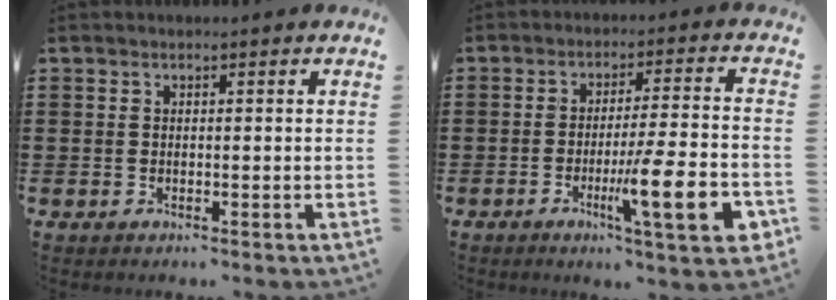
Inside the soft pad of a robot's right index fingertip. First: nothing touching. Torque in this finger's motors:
{"motor_torque": [2.14, 0.00, 0.64, 0.21]}